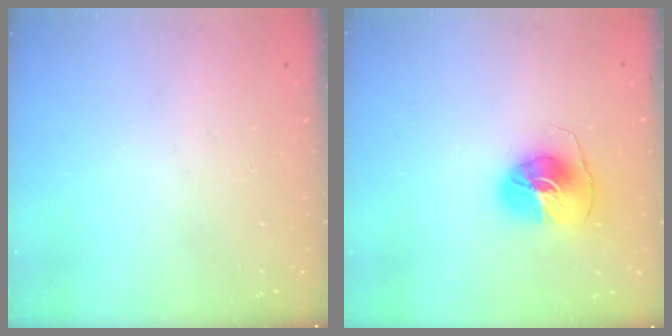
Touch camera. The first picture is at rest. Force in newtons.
{"total": 8.7, "press": 8.7, "slide": 0.7}